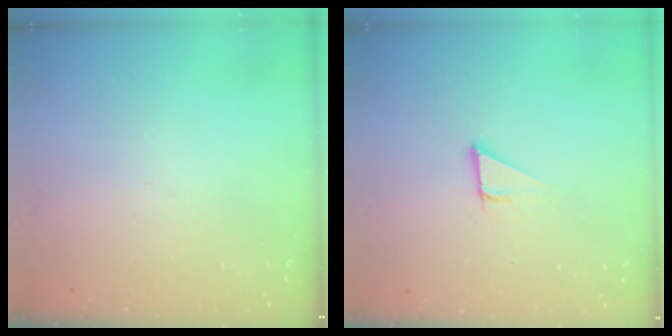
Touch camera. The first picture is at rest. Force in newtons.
{"total": 3.5, "press": 3.5, "slide": 0.2}